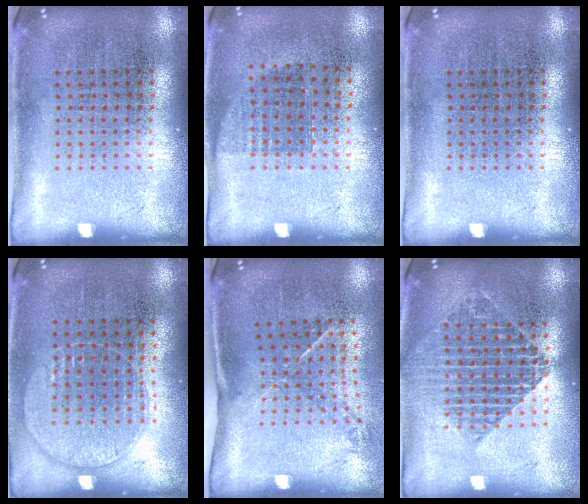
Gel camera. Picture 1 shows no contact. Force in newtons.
{"total": 0.7, "press": 0.6, "slide": 0.3}
{"total": 0.0}
{"total": 1.0, "press": 0.9, "slide": 0.4}
{"total": 1.5, "press": 1.0, "slide": 1.1}
{"total": 1.8, "press": 1.5, "slide": 0.9}